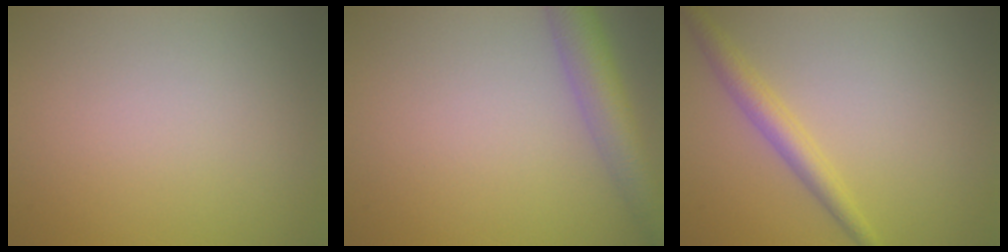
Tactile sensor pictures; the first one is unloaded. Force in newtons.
{"total": 5.0, "press": 5.0, "slide": 0.2}
{"total": 2.7, "press": 2.7, "slide": 0.0}